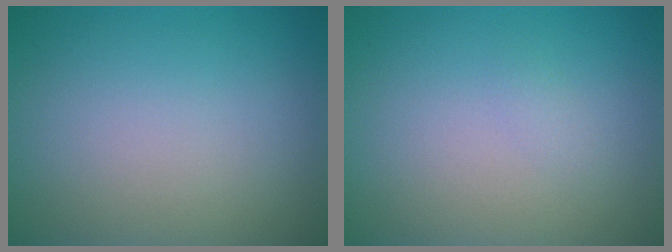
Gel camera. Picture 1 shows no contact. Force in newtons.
{"total": 0.6, "press": 0.6, "slide": 0.1}